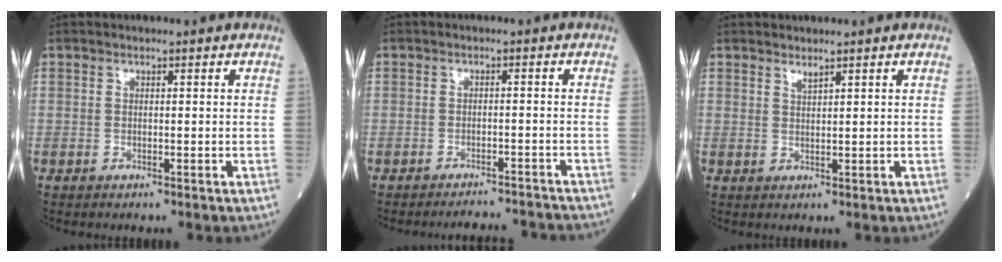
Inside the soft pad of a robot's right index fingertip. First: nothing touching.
{"total": 6.3, "force": [-6.2, 0.7, 0.5], "torque": [0.001, 0.004, -0.075]}
{"total": 1.1, "force": [1.0, -0.1, 0.4], "torque": [-0.009, -0.006, 0.023]}